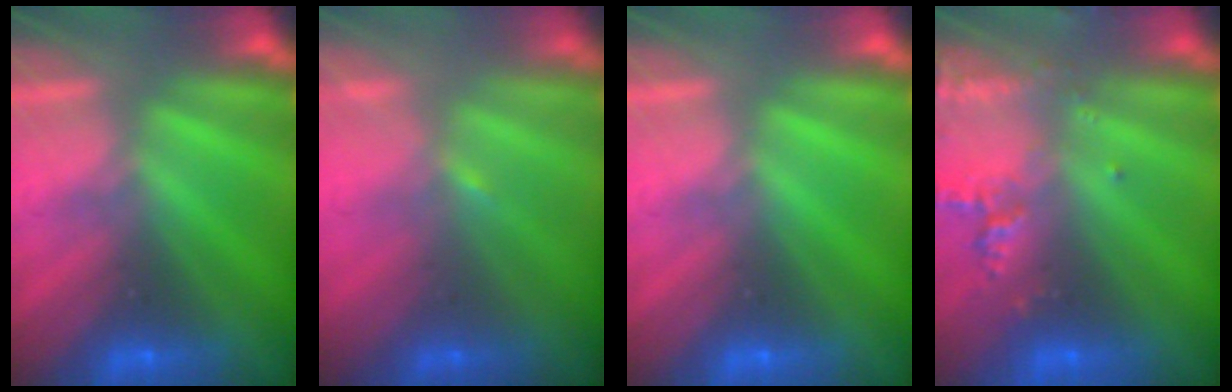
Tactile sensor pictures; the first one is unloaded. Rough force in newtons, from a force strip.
{"total": 1.1}
{"total": 0.0}
{"total": 2.4}